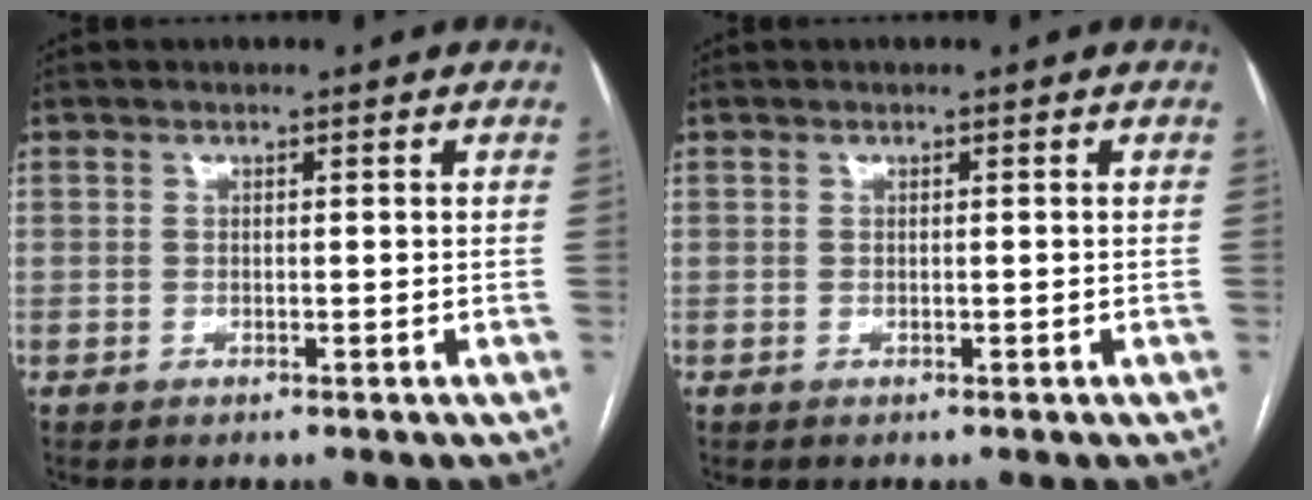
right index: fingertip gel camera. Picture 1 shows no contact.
{"total": 0.0}